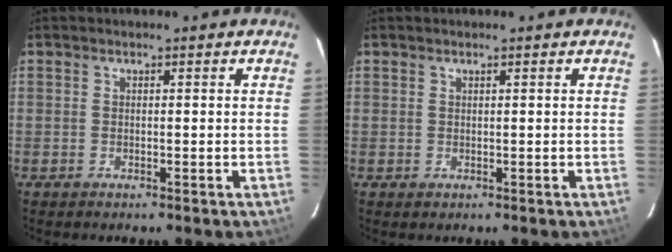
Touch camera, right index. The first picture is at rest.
{"total": 0.5, "force": [0.3, 0.4, -0.1], "torque": [0.003, 0.002, 0.005]}